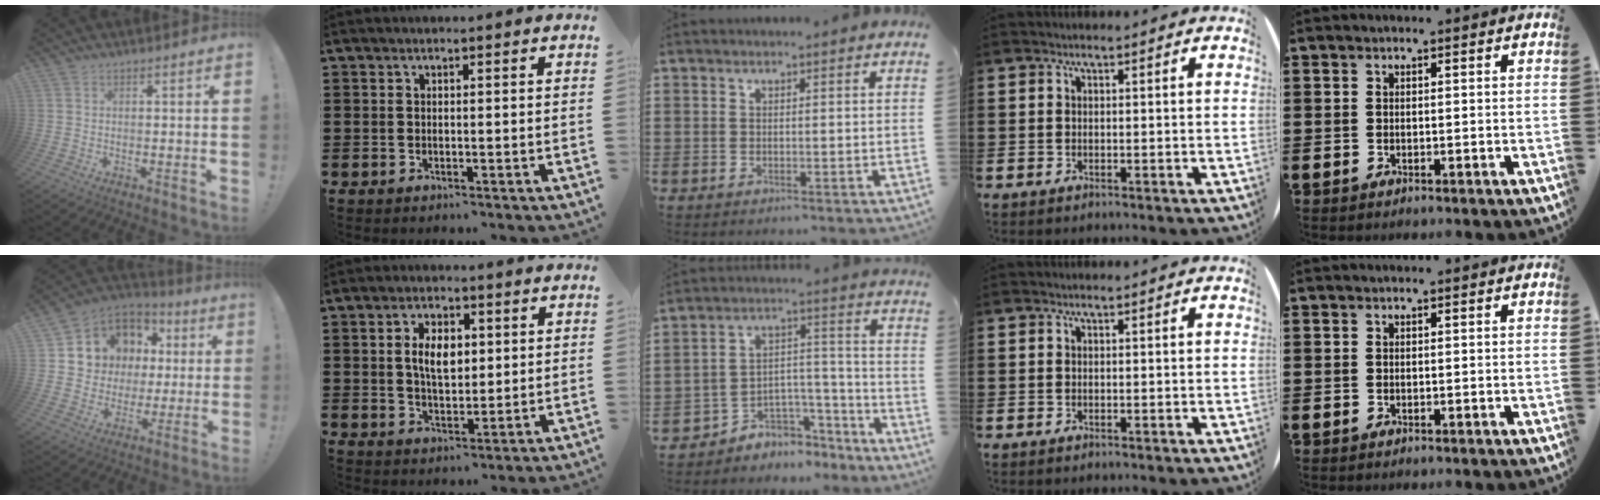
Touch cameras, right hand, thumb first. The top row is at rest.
{"thumb": {"total": 11.8, "force": [3.6, 10.7, 3.6], "torque": [-0.061, -0.025, 0.091]}, "index": {"total": 5.6, "force": [1.0, 3.2, 4.5], "torque": [-0.088, 0.009, 0.013]}, "middle": {"total": 4.6, "force": [-4.0, 2.3, -0.1], "torque": [-0.009, 0.003, -0.083]}}